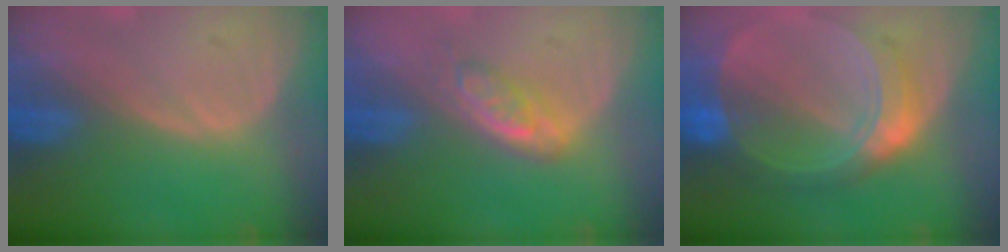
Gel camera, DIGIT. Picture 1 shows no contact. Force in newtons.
{"total": 4.1, "press": 4.1, "slide": 0.5}
{"total": 8.5, "press": 8.5, "slide": 0.6}